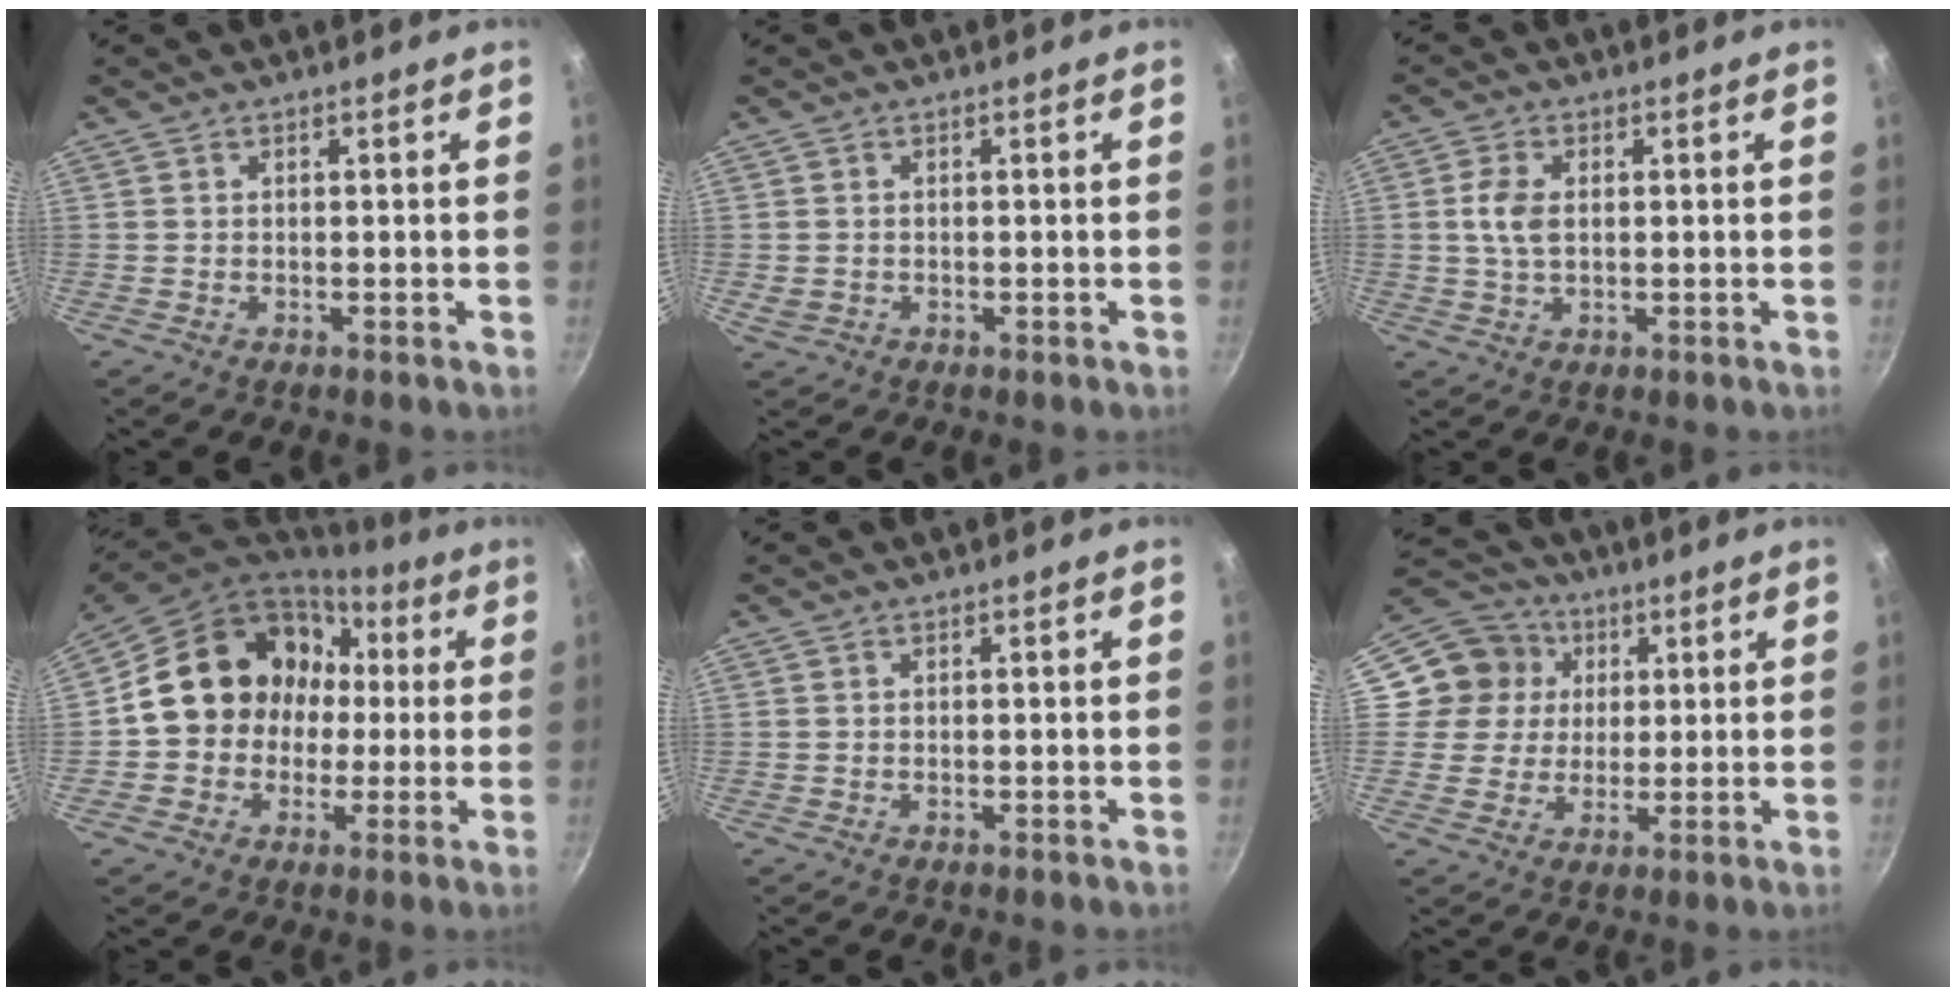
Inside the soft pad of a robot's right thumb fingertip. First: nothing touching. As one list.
[{"total": 1.2, "force": [-0.2, 0.9, 0.8], "torque": [-0.014, 0.001, 0.000]}, {"total": 4.7, "force": [0.5, 2.8, 3.7], "torque": [-0.073, 0.005, 0.009]}, {"total": 17.3, "force": [1.5, 14.9, 8.6], "torque": [-0.112, 0.055, 0.022]}, {"total": 0.0}, {"total": 10.4, "force": [2.7, 9.7, 2.7], "torque": [-0.019, 0.011, 0.033]}]